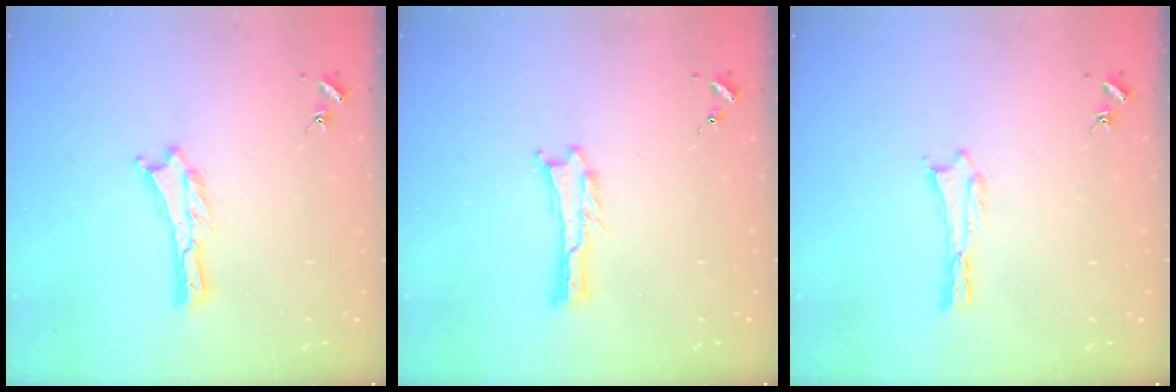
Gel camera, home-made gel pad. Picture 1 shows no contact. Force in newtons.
{"total": 0.0}
{"total": 0.0}